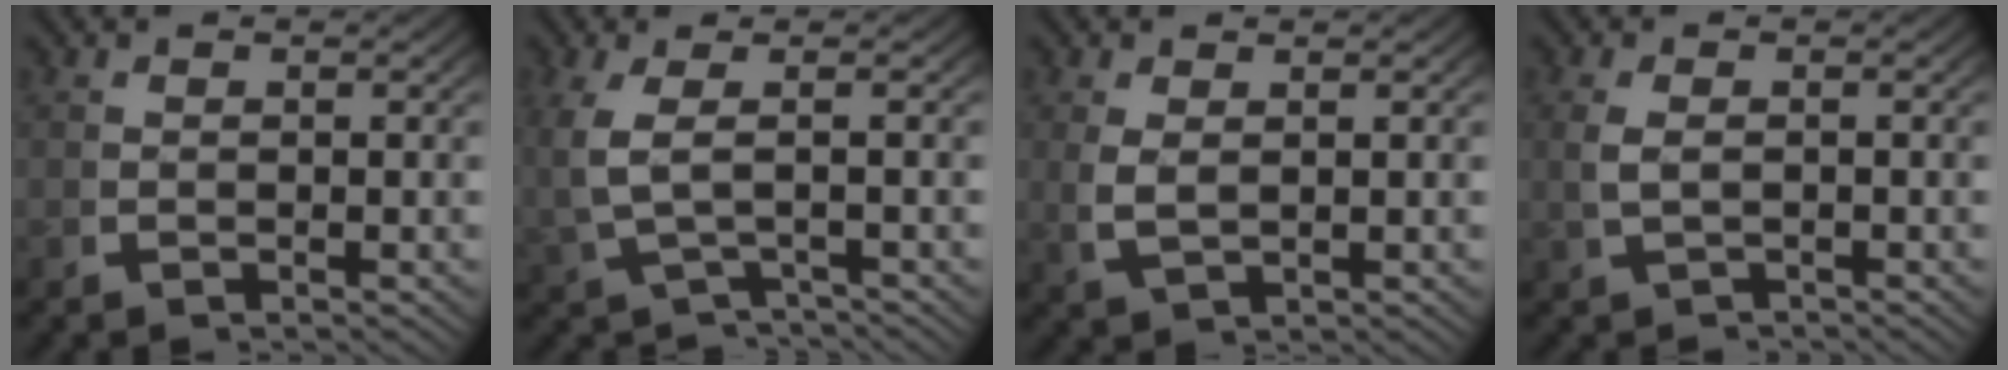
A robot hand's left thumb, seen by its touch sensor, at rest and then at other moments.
{"total": 3.6, "force": [-1.1, 1.5, 3.1], "torque": [-0.084, -0.009, 0.002]}
{"total": 2.2, "force": [0.7, 1.0, 1.8], "torque": [-0.051, -0.011, 0.029]}
{"total": 1.9, "force": [-1.0, 0.9, 1.3], "torque": [-0.036, -0.008, -0.005]}